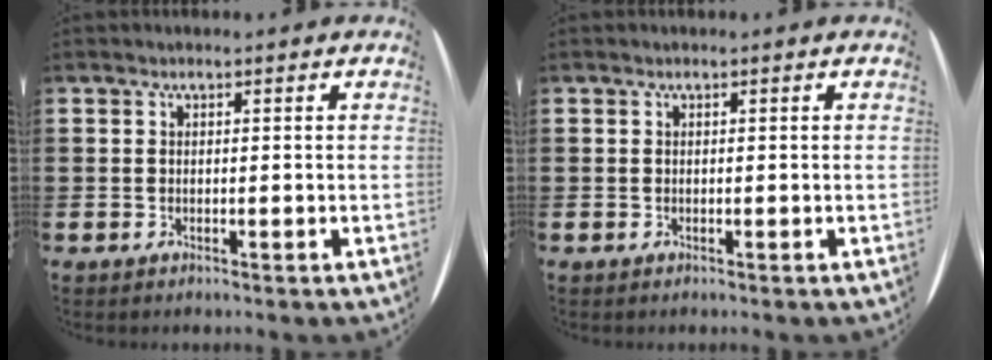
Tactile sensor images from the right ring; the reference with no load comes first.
{"total": 0.0}